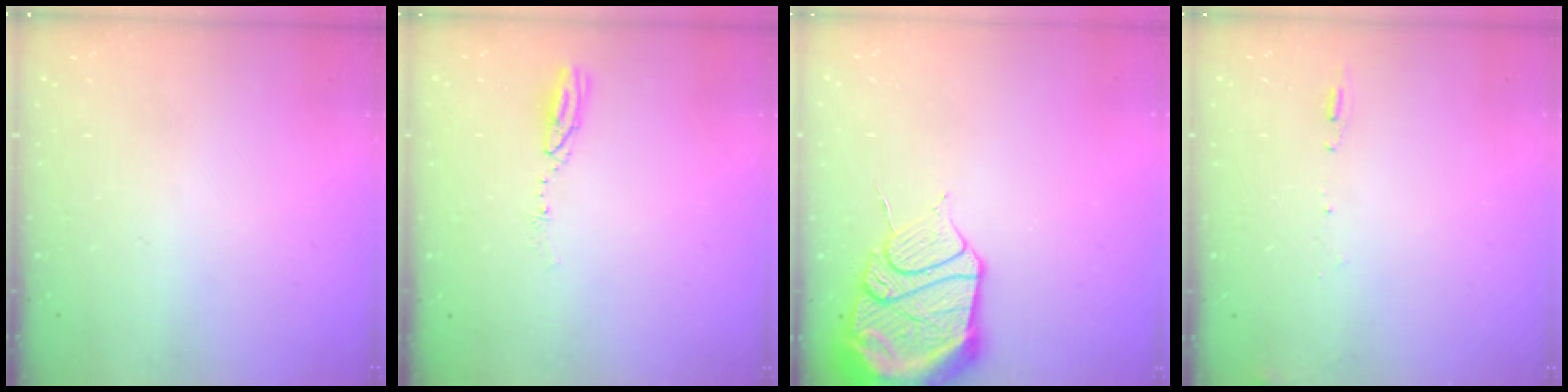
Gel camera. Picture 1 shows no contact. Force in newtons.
{"total": 4.0, "press": 4.0, "slide": 0.4}
{"total": 17.2, "press": 17.1, "slide": 1.7}
{"total": 5.6, "press": 5.3, "slide": 1.7}